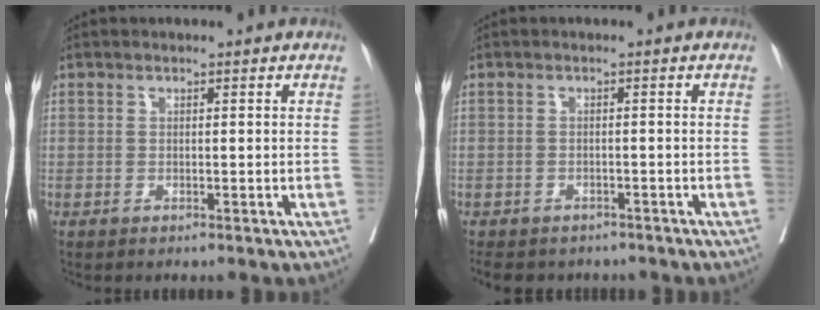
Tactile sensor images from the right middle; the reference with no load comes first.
{"total": 9.2, "force": [-7.6, 4.3, 2.8], "torque": [-0.068, -0.010, -0.094]}